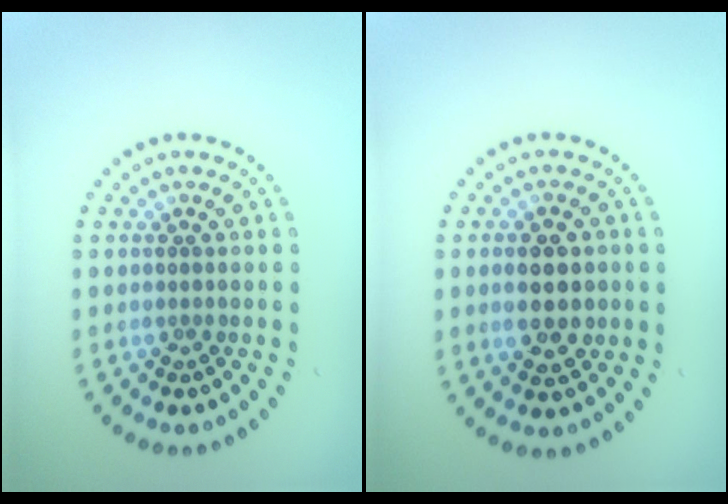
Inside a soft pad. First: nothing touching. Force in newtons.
{"total": 4.9, "press": 4.9, "slide": 0.2}